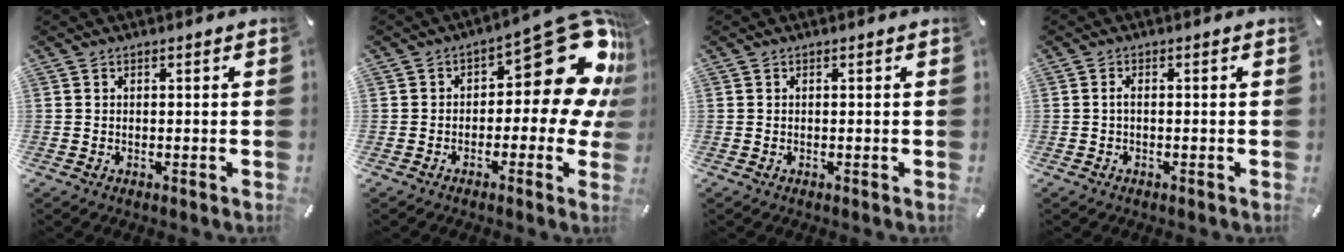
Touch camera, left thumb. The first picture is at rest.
{"total": 19.3, "force": [7.2, 9.3, 15.4], "torque": [-0.173, -0.057, 0.121]}
{"total": 0.0}
{"total": 1.3, "force": [-0.4, 0.5, 1.1], "torque": [-0.023, 0.002, -0.008]}